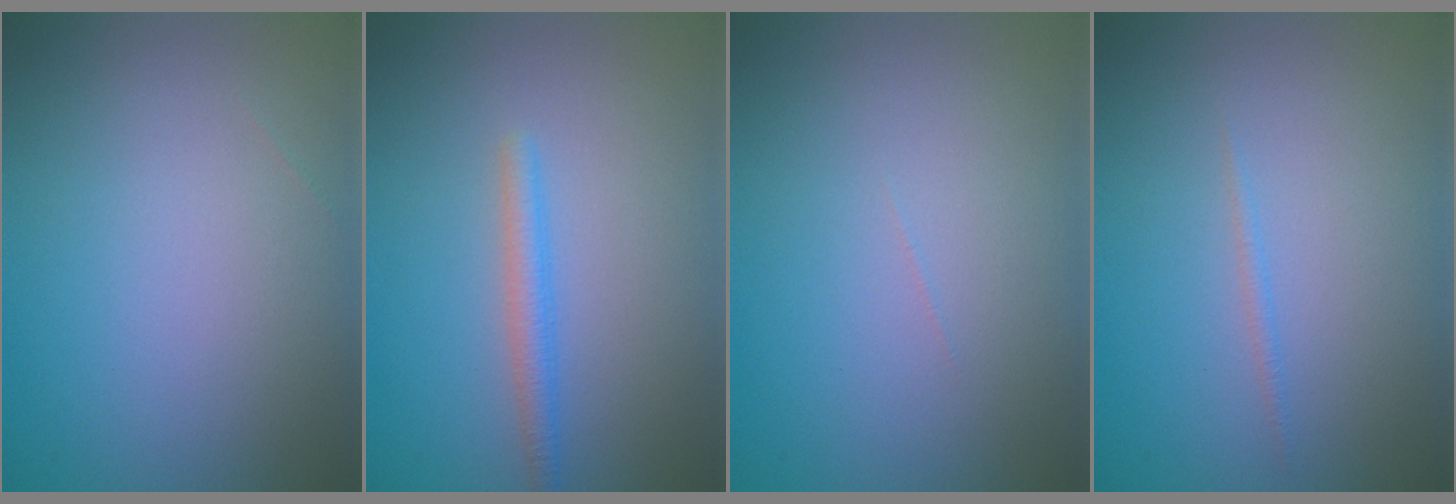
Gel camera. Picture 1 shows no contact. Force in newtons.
{"total": 1.9, "press": 1.9, "slide": 0.0}
{"total": 0.0}
{"total": 0.5, "press": 0.5, "slide": 0.1}